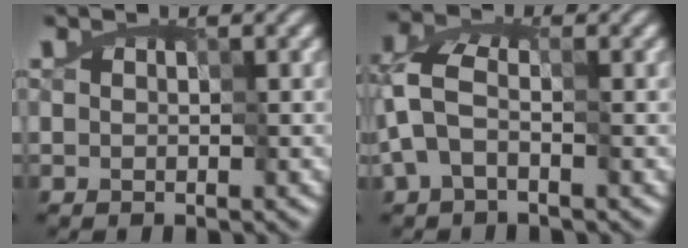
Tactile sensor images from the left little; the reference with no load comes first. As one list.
[{"total": 4.0, "force": [-2.3, 2.0, 2.7], "torque": [-0.076, 0.007, -0.046]}]